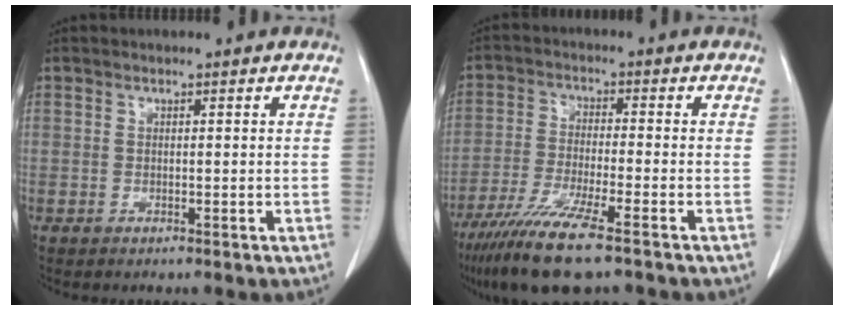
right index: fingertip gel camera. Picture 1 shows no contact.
{"total": 11.2, "force": [-7.7, 0.6, 8.1], "torque": [-0.152, -0.032, -0.135]}